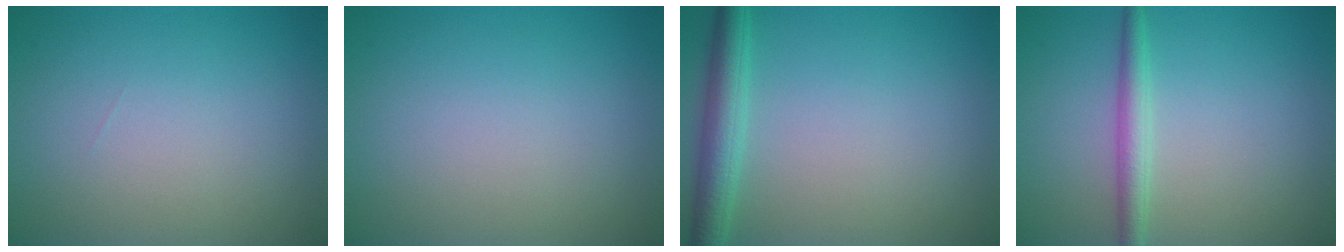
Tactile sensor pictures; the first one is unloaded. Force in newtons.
{"total": 0.0}
{"total": 3.5, "press": 3.5, "slide": 0.1}
{"total": 2.3, "press": 2.3, "slide": 0.0}